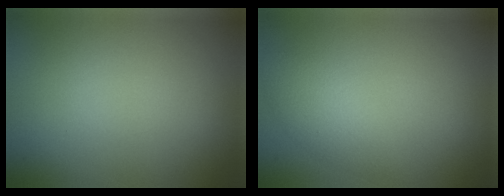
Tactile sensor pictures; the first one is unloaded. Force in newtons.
{"total": 2.3, "press": 2.3, "slide": 0.1}